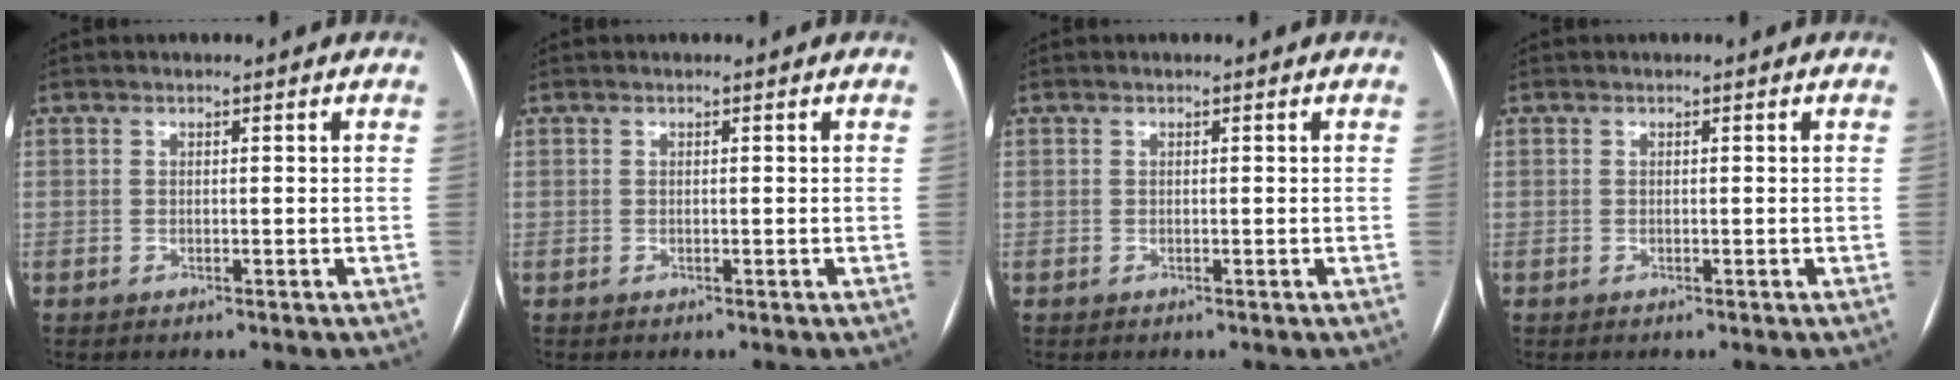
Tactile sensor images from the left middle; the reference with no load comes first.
{"total": 0.0}
{"total": 0.0}
{"total": 0.0}